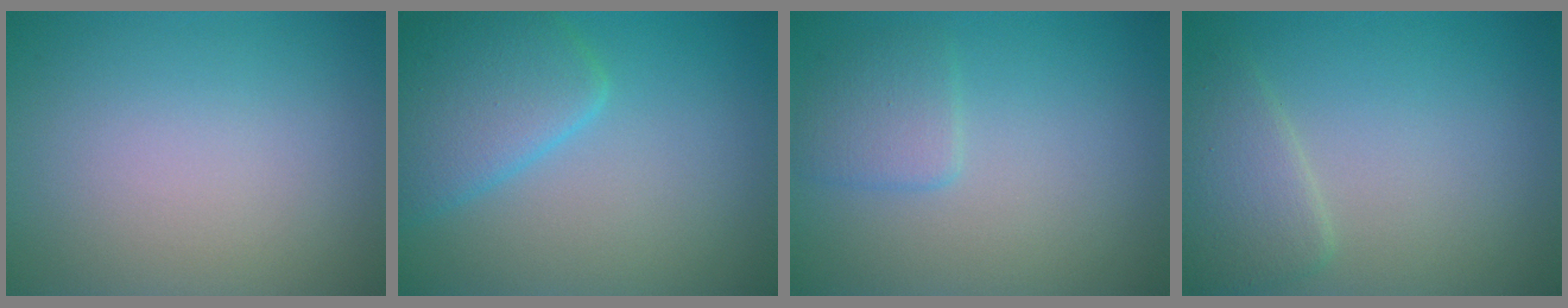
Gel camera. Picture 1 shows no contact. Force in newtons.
{"total": 5.0, "press": 5.0, "slide": 0.3}
{"total": 2.0, "press": 2.0, "slide": 0.1}
{"total": 2.7, "press": 2.7, "slide": 0.1}